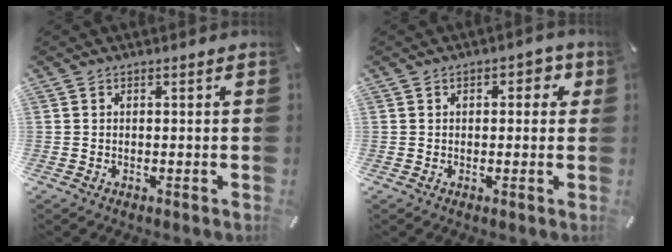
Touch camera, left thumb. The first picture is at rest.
{"total": 3.1, "force": [0.6, 1.9, 2.3], "torque": [-0.024, 0.002, 0.002]}